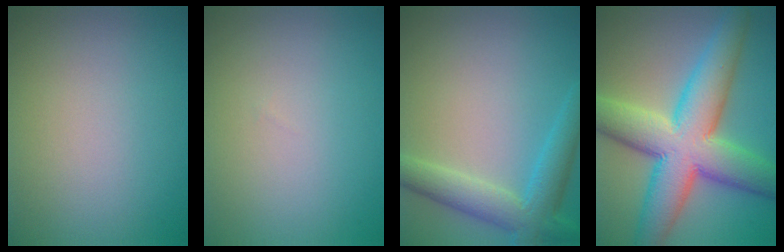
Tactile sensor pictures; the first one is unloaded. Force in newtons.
{"total": 0.0}
{"total": 5.1, "press": 5.1, "slide": 0.2}
{"total": 11.6, "press": 11.6, "slide": 0.3}